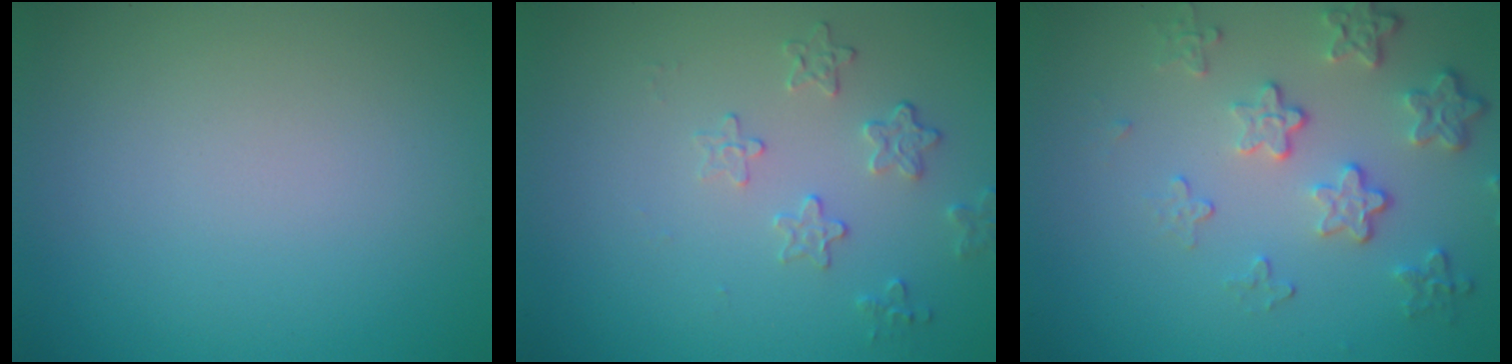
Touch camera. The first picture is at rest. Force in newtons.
{"total": 1.9, "press": 1.3, "slide": 1.4}
{"total": 4.2, "press": 3.1, "slide": 2.8}